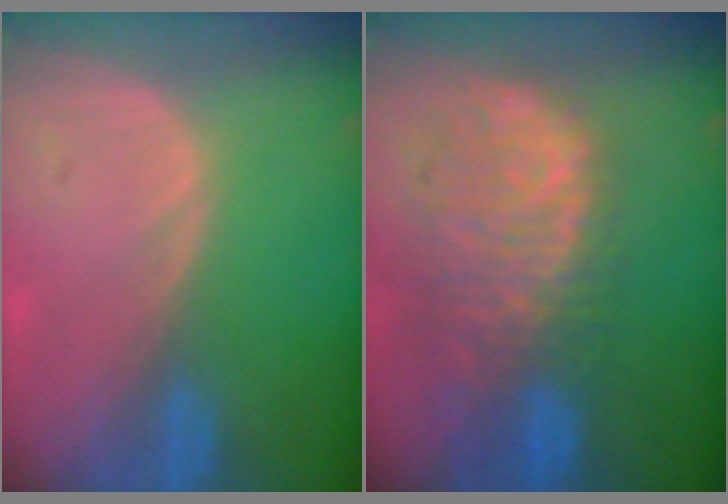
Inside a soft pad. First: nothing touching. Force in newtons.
{"total": 11.4, "press": 9.6, "slide": 6.1}